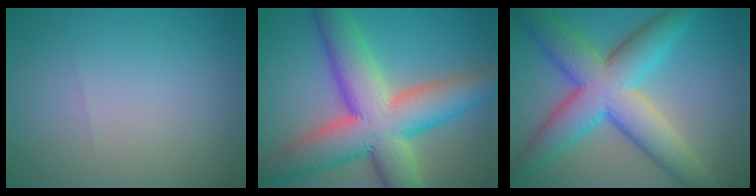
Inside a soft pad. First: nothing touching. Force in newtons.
{"total": 12.3, "press": 12.3, "slide": 0.5}
{"total": 9.9, "press": 9.9, "slide": 0.1}